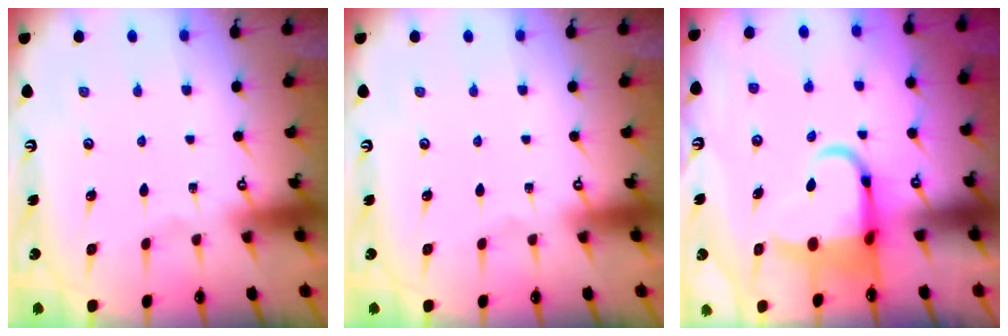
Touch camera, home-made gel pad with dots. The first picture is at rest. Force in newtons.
{"total": 0.0}
{"total": 8.1, "press": 7.9, "slide": 1.6}